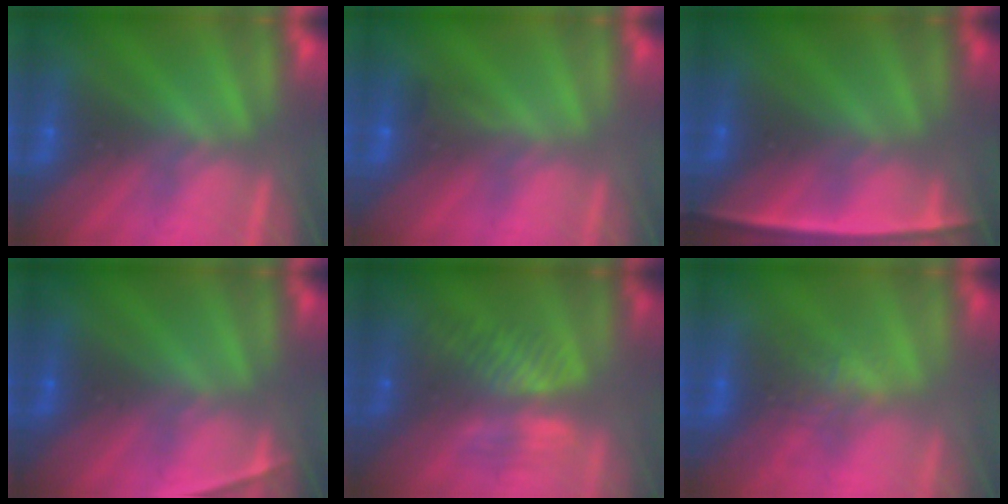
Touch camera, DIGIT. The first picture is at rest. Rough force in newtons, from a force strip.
{"total": 2.9}
{"total": 2.2}
{"total": 2.2}
{"total": 8.1}
{"total": 2.6}